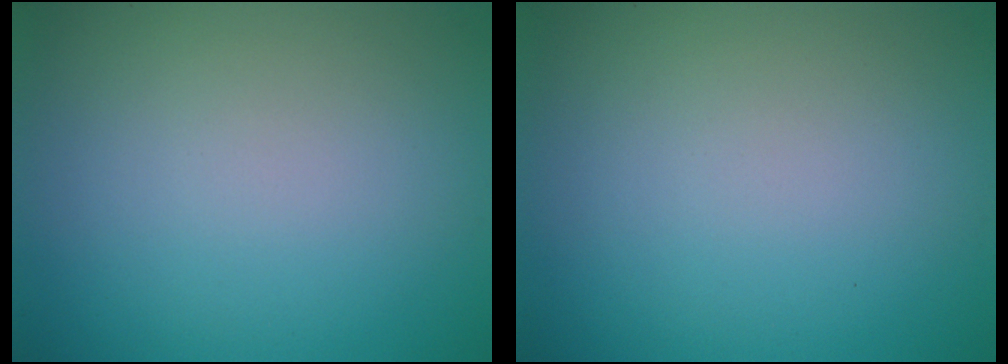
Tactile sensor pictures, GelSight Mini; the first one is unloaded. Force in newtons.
{"total": 0.0}